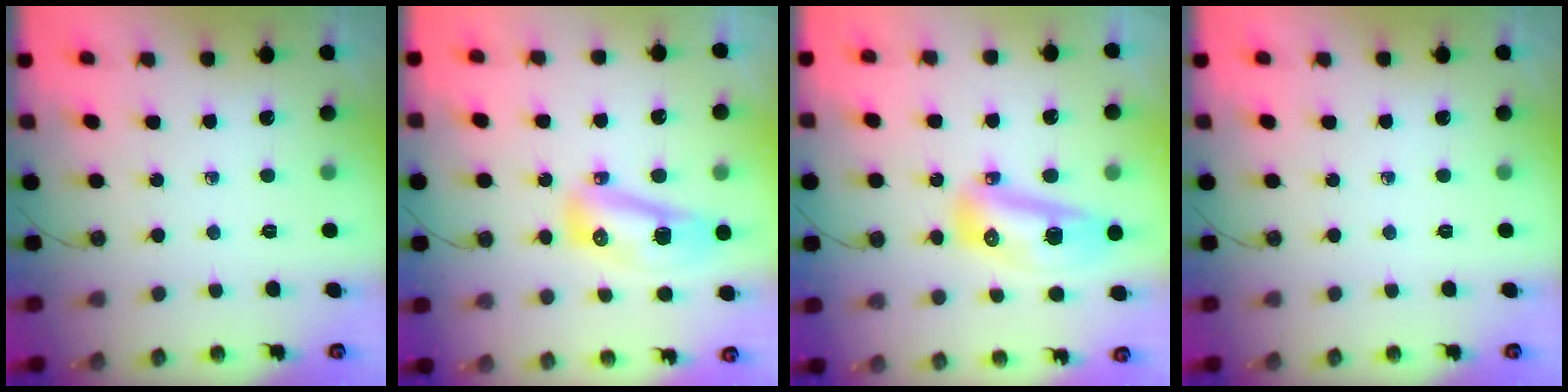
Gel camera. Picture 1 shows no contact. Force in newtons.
{"total": 14.2, "press": 12.9, "slide": 5.9}
{"total": 12.6, "press": 12.5, "slide": 1.6}
{"total": 0.0}